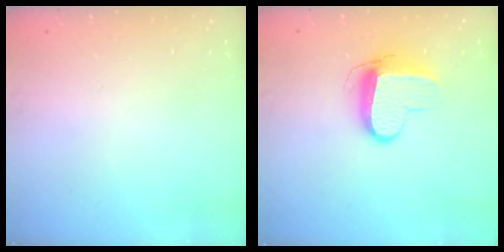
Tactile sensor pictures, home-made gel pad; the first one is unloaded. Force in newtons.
{"total": 9.5, "press": 9.5, "slide": 0.8}